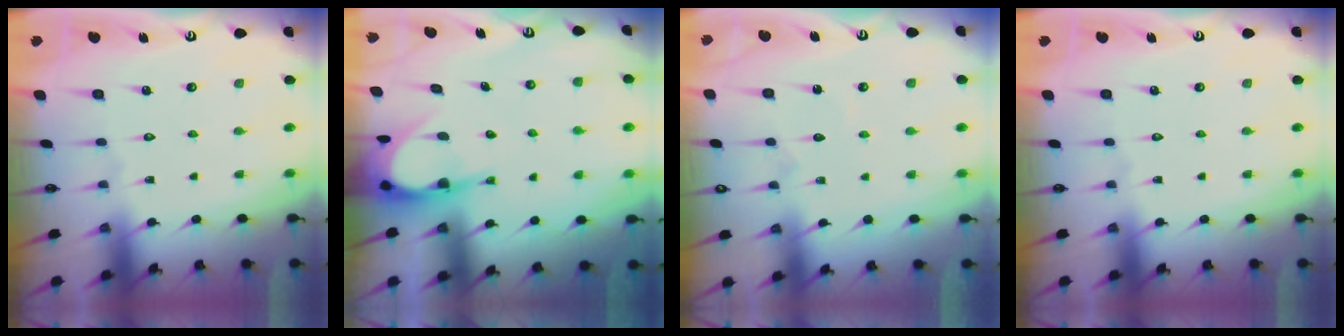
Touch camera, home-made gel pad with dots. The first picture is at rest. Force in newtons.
{"total": 5.2, "press": 5.2, "slide": 0.4}
{"total": 3.7, "press": 3.7, "slide": 0.4}
{"total": 0.0}